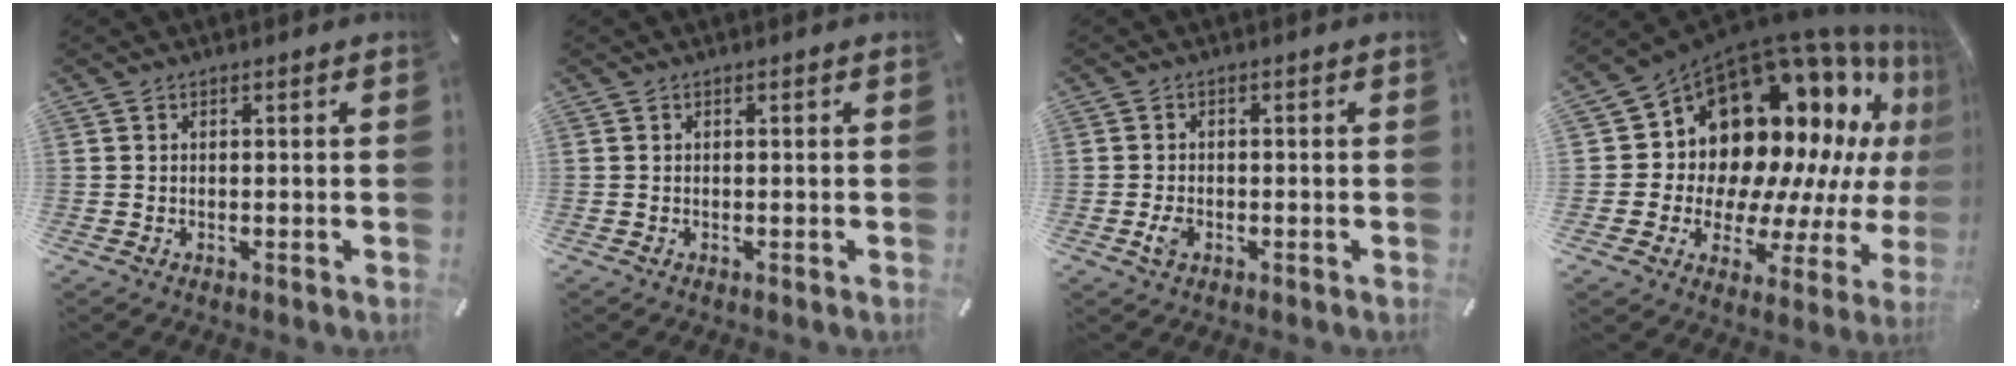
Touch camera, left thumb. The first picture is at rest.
{"total": 0.0}
{"total": 2.8, "force": [-0.9, 2.0, 1.8], "torque": [-0.046, -0.002, -0.020]}
{"total": 18.7, "force": [10.9, 12.6, 8.4], "torque": [-0.099, -0.136, 0.218]}